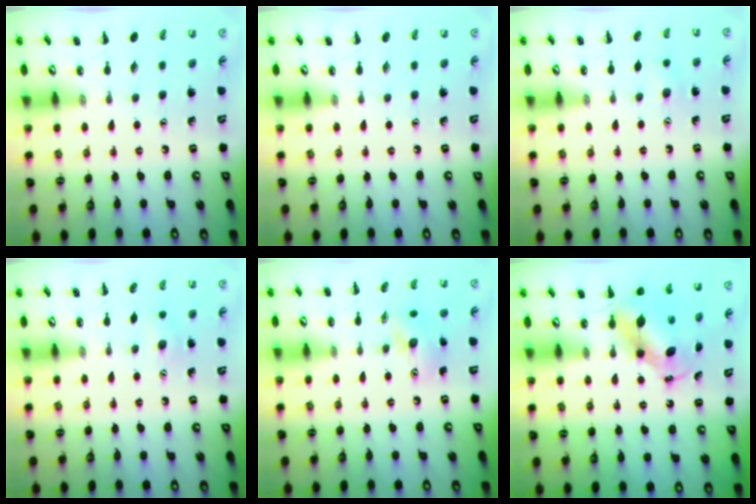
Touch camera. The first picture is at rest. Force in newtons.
{"total": 0.0}
{"total": 4.4, "press": 4.3, "slide": 0.9}
{"total": 6.3, "press": 6.1, "slide": 1.5}
{"total": 9.7, "press": 9.7, "slide": 1.1}
{"total": 5.5, "press": 5.4, "slide": 1.2}